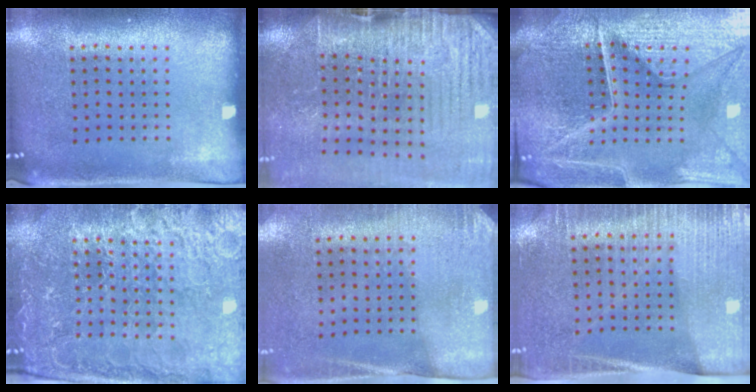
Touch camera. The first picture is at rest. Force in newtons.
{"total": 4.1, "press": 3.9, "slide": 1.3}
{"total": 5.4, "press": 5.1, "slide": 1.8}
{"total": 4.0, "press": 3.8, "slide": 0.9}
{"total": 2.7, "press": 2.4, "slide": 1.3}
{"total": 3.0, "press": 2.8, "slide": 1.2}